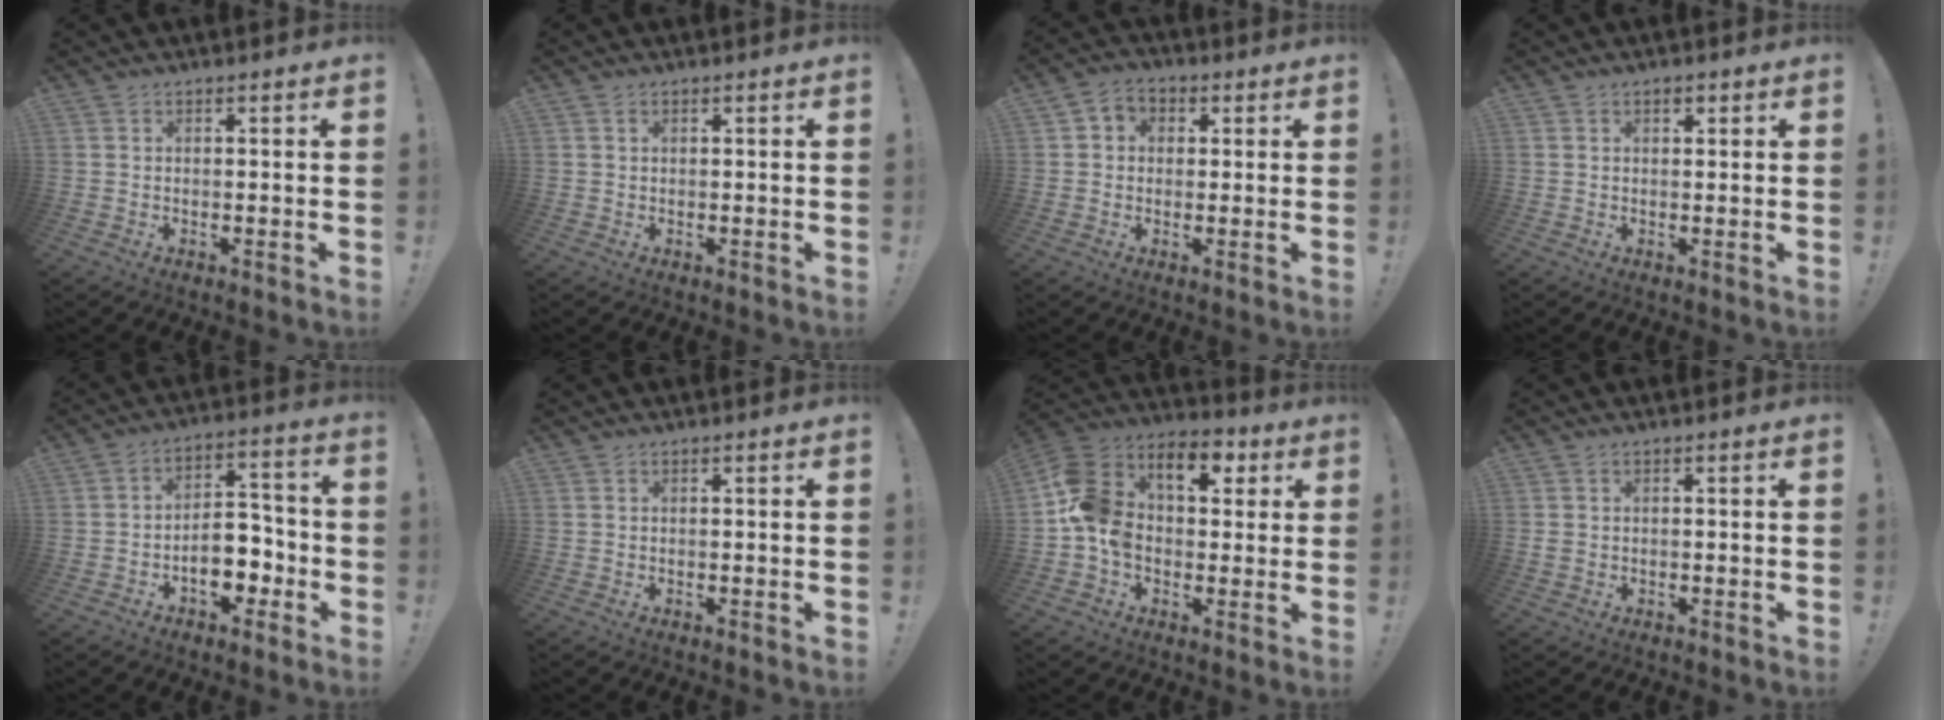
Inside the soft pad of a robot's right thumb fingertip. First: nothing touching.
{"total": 0.7, "force": [0.3, 0.6, -0.1], "torque": [0.001, 0.003, 0.007]}
{"total": 4.4, "force": [-0.1, 4.0, 1.7], "torque": [-0.029, 0.012, 0.001]}
{"total": 1.5, "force": [0.9, 0.8, 0.8], "torque": [-0.014, 0.002, 0.016]}
{"total": 11.2, "force": [-4.5, 7.1, 7.4], "torque": [-0.101, 0.032, -0.071]}
{"total": 0.0}
{"total": 16.4, "force": [2.6, 12.3, 10.5], "torque": [-0.189, 0.003, 0.047]}
{"total": 1.0, "force": [-0.4, 0.7, 0.6], "torque": [-0.018, 0.006, -0.005]}